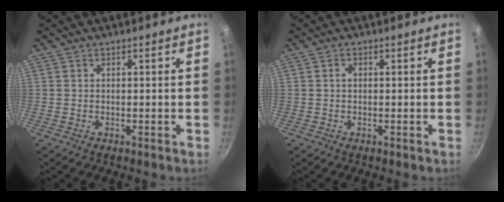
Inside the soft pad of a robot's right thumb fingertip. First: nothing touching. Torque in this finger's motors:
{"motor_torque": [-0.05, 0.33, 0.28, -0.13, -0.09]}